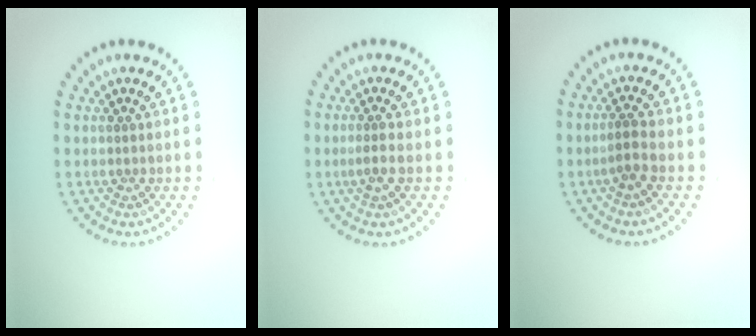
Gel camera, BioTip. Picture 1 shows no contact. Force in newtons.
{"total": 1.4, "press": 1.1, "slide": 0.8}
{"total": 1.6, "press": 1.3, "slide": 0.9}